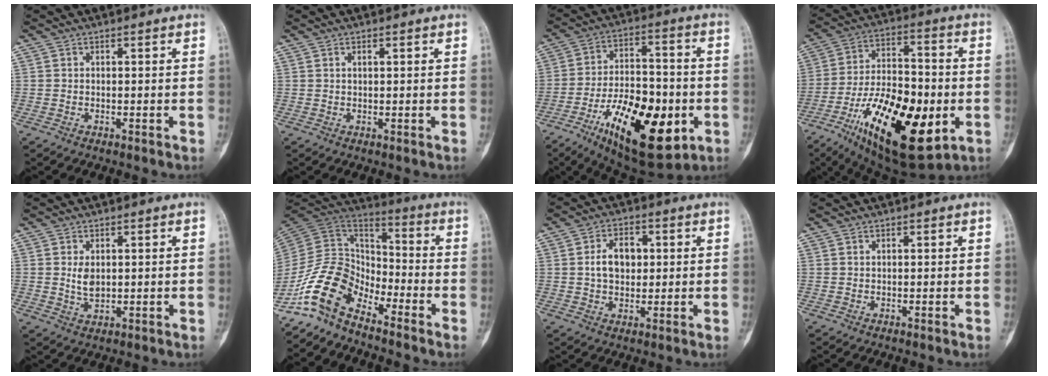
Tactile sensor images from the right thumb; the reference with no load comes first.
{"total": 0.9, "force": [0.4, 0.3, 0.7], "torque": [-0.015, 0.003, 0.008]}
{"total": 23.3, "force": [-8.1, 10.6, 19.1], "torque": [-0.293, 0.023, -0.114]}
{"total": 27.0, "force": [-8.4, 11.9, 22.7], "torque": [-0.392, 0.010, -0.120]}
{"total": 3.4, "force": [0.6, 2.1, 2.6], "torque": [-0.038, -0.008, 0.017]}
{"total": 12.8, "force": [-9.2, 6.6, 5.8], "torque": [-0.103, 0.088, -0.193]}
{"total": 6.9, "force": [1.1, 4.6, 4.9], "torque": [-0.068, 0.006, 0.017]}
{"total": 0.0}